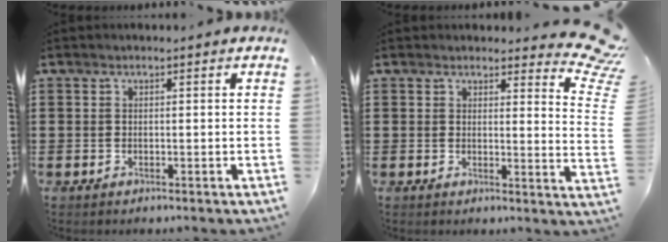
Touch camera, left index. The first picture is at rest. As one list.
[{"total": 5.0, "force": [4.3, 0.9, 2.3], "torque": [-0.031, -0.024, 0.074]}]